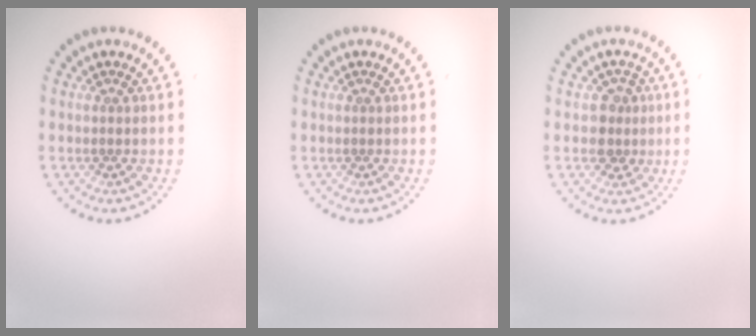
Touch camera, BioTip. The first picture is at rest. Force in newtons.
{"total": 0.0}
{"total": 2.2, "press": 2.1, "slide": 0.8}